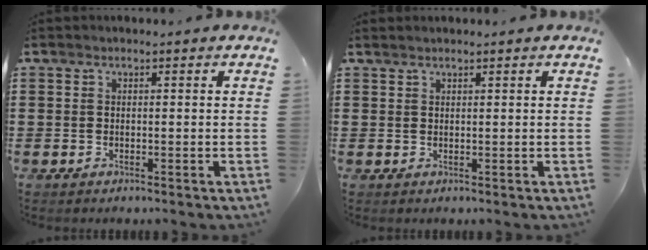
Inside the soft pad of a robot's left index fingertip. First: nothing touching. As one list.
[{"total": 0.6, "force": [0.6, 0.0, 0.2], "torque": [-0.005, -0.001, 0.013]}]